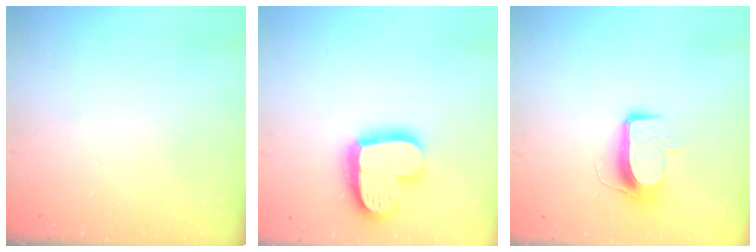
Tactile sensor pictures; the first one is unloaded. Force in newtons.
{"total": 18.7, "press": 18.7, "slide": 1.5}
{"total": 9.9, "press": 9.9, "slide": 0.3}